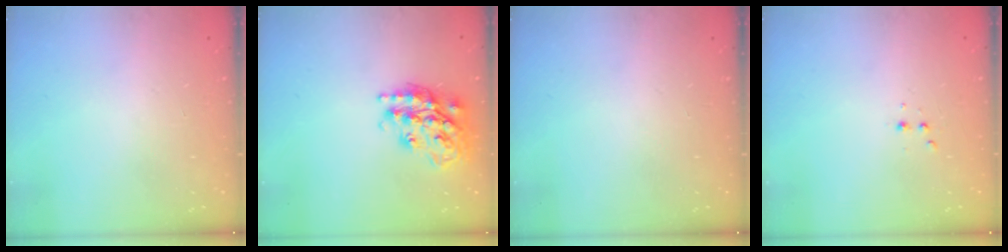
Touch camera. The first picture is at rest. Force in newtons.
{"total": 20.4, "press": 20.3, "slide": 1.7}
{"total": 0.0}
{"total": 2.5, "press": 2.4, "slide": 0.5}